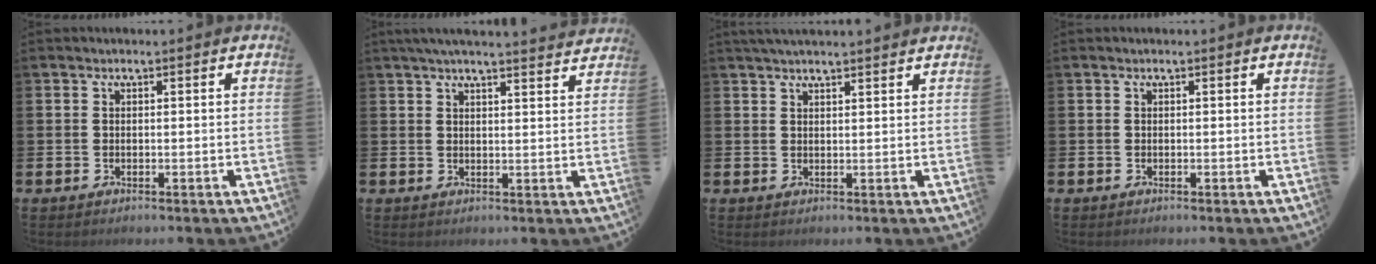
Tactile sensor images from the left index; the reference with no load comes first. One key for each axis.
{"total": 4.1, "fx": 3.9, "fy": -0.2, "fz": 1.3, "tx": -0.025, "ty": -0.017, "tz": 0.068}
{"total": 2.5, "fx": 2.4, "fy": 0.1, "fz": 0.8, "tx": -0.011, "ty": -0.006, "tz": 0.043}
{"total": 0.0}